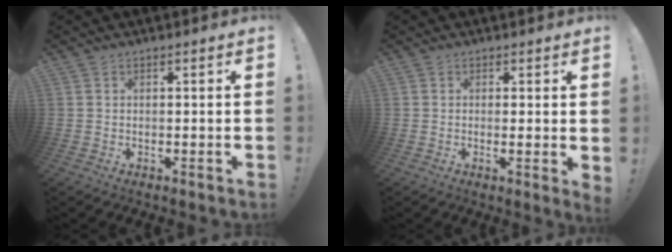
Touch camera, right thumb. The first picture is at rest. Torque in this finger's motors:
{"motor_torque": [0.18, 0.12, -0.09, -0.03, 0.06]}